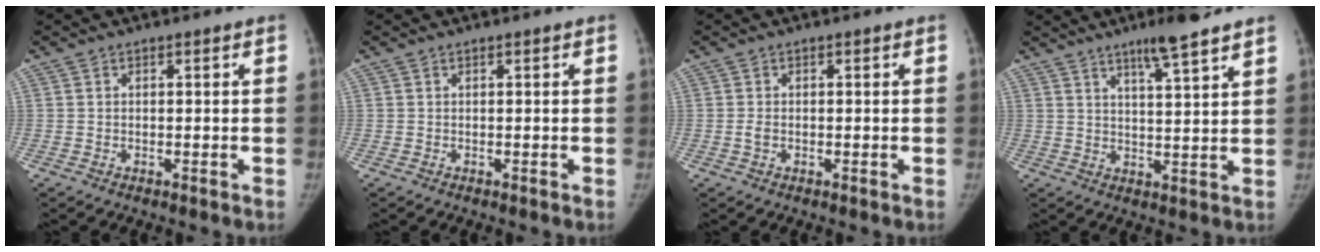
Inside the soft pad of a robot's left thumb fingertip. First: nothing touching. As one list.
[{"total": 0.0}, {"total": 1.4, "force": [-0.3, 1.0, 0.9], "torque": [-0.015, 0.002, -0.006]}, {"total": 8.0, "force": [5.8, 0.5, 5.5], "torque": [-0.085, -0.033, 0.091]}]